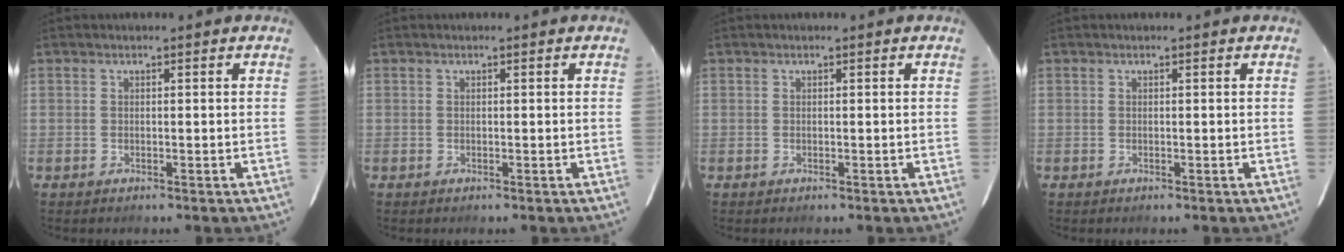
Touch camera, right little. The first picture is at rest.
{"total": 0.0}
{"total": 0.0}
{"total": 0.0}